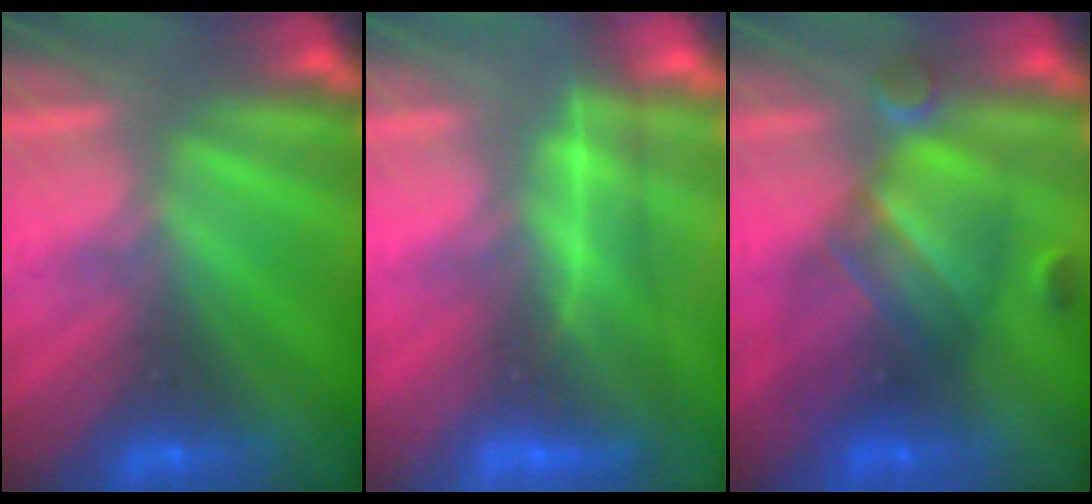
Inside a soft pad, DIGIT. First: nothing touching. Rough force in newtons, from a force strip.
{"total": 3.8}
{"total": 5.8}